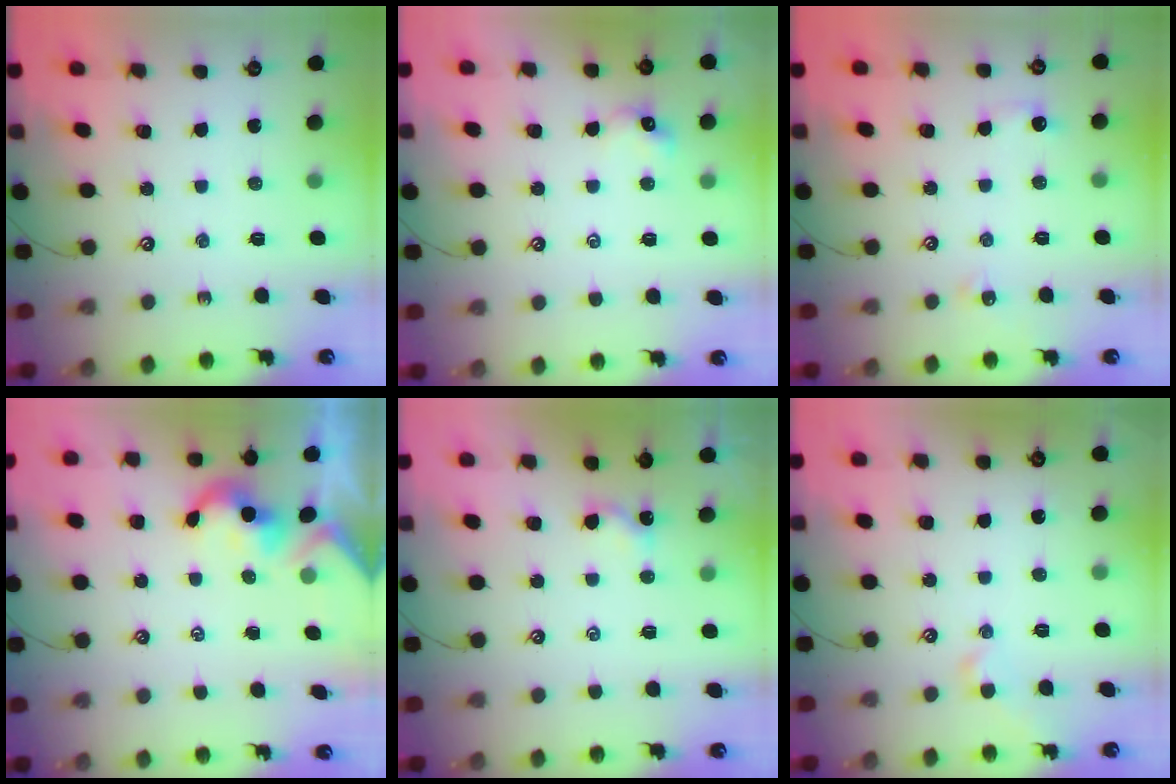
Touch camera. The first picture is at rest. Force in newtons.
{"total": 0.9, "press": 0.9, "slide": 0.2}
{"total": 3.4, "press": 3.4, "slide": 0.6}
{"total": 1.8, "press": 1.7, "slide": 0.5}
{"total": 3.2, "press": 3.2, "slide": 0.0}
{"total": 1.6, "press": 1.5, "slide": 0.6}